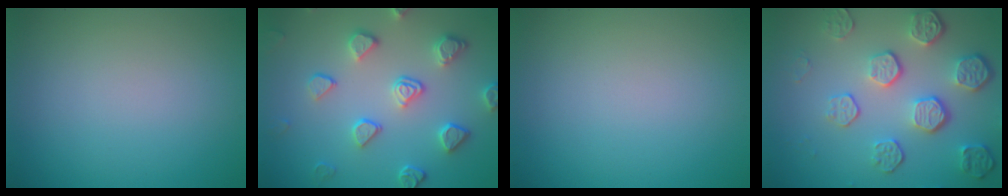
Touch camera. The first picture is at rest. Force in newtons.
{"total": 4.0, "press": 3.9, "slide": 0.9}
{"total": 0.0}
{"total": 5.6, "press": 4.2, "slide": 3.7}